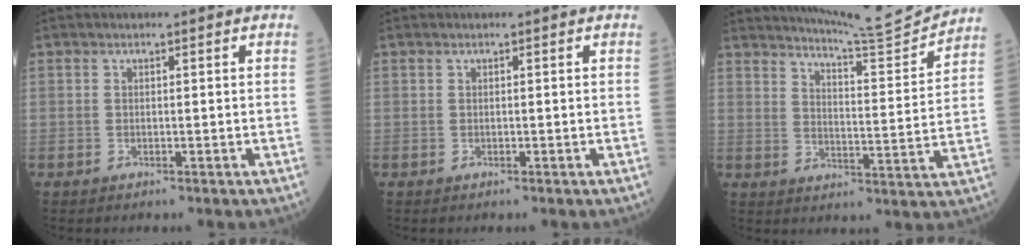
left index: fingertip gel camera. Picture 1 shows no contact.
{"total": 0.0}
{"total": 11.7, "force": [11.5, -1.5, 1.5], "torque": [-0.028, -0.037, 0.166]}